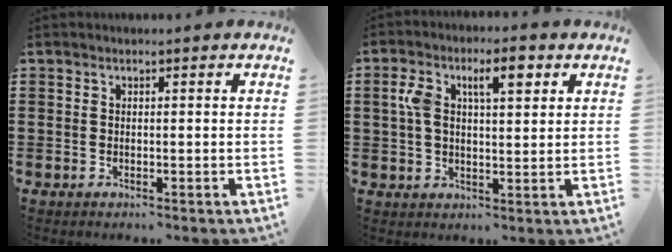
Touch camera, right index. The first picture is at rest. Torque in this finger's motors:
{"motor_torque": [0.56, -0.15, 0.27, 0.09]}